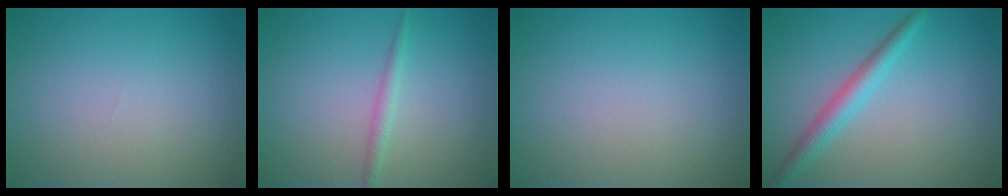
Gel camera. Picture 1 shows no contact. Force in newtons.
{"total": 1.3, "press": 1.3, "slide": 0.0}
{"total": 0.0}
{"total": 2.8, "press": 2.8, "slide": 0.0}